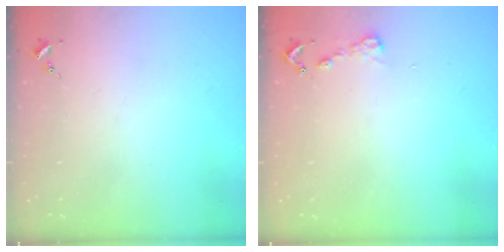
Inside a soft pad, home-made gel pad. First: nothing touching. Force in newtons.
{"total": 4.0, "press": 4.0, "slide": 0.3}